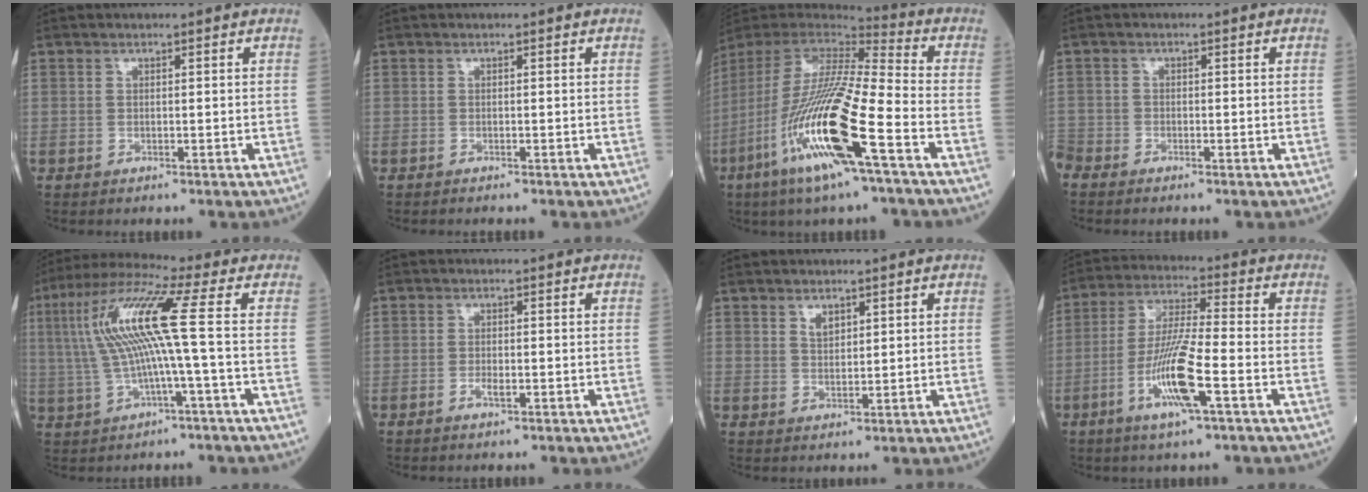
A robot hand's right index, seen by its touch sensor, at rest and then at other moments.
{"total": 0.8, "force": [-0.7, 0.0, 0.2], "torque": [0.000, 0.000, -0.012]}
{"total": 21.7, "force": [-9.1, 1.5, 19.7], "torque": [-0.434, -0.054, -0.181]}
{"total": 2.5, "force": [-2.2, 1.1, 0.2], "torque": [-0.008, -0.003, -0.044]}
{"total": 12.0, "force": [0.8, -0.6, 12.0], "torque": [-0.245, 0.024, 0.013]}
{"total": 1.5, "force": [-0.8, 0.5, 1.2], "torque": [-0.024, 0.001, -0.014]}
{"total": 2.0, "force": [1.3, 1.1, 1.0], "torque": [-0.020, 0.001, 0.031]}
{"total": 10.9, "force": [-4.2, 0.5, 10.1], "torque": [-0.203, -0.009, -0.081]}